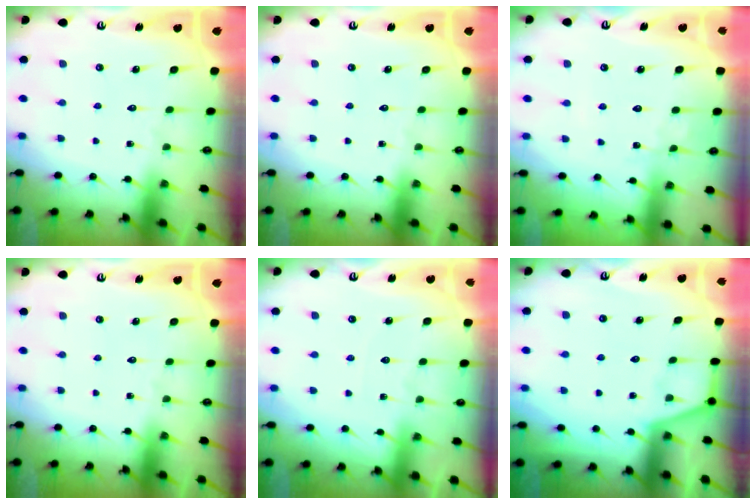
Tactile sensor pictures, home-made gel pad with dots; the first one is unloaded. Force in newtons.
{"total": 0.0}
{"total": 2.3, "press": 2.3, "slide": 0.3}
{"total": 0.0}
{"total": 2.1, "press": 2.1, "slide": 0.3}
{"total": 2.6, "press": 2.6, "slide": 0.3}